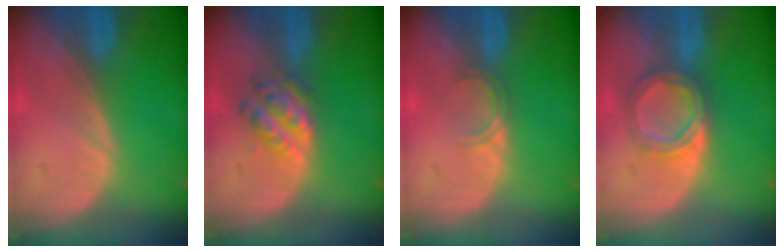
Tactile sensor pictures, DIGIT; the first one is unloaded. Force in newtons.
{"total": 4.9, "press": 4.7, "slide": 1.6}
{"total": 1.7, "press": 1.7, "slide": 0.3}
{"total": 5.4, "press": 5.2, "slide": 1.6}